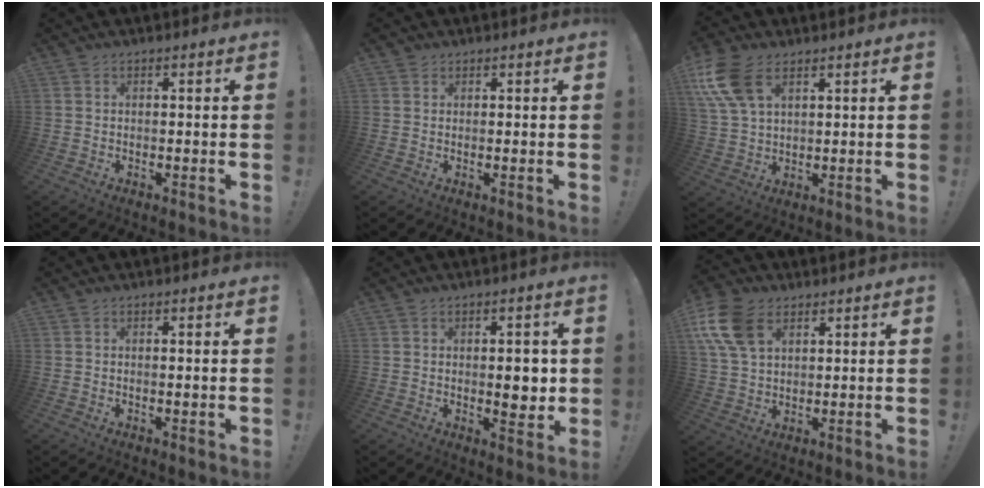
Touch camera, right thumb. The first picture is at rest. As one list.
[{"total": 0.0}, {"total": 11.8, "force": [5.8, 6.7, 7.9], "torque": [-0.151, -0.014, 0.113]}, {"total": 0.6, "force": [0.1, -0.3, 0.5], "torque": [-0.006, -0.001, 0.000]}, {"total": 5.8, "force": [0.2, 3.0, 5.0], "torque": [-0.054, -0.005, -0.002]}, {"total": 13.3, "force": [6.0, 8.7, 8.1], "torque": [-0.157, -0.015, 0.117]}]